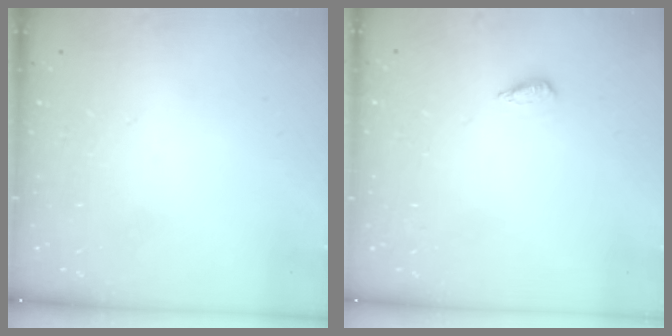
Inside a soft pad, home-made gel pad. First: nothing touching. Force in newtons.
{"total": 3.1, "press": 3.0, "slide": 0.6}